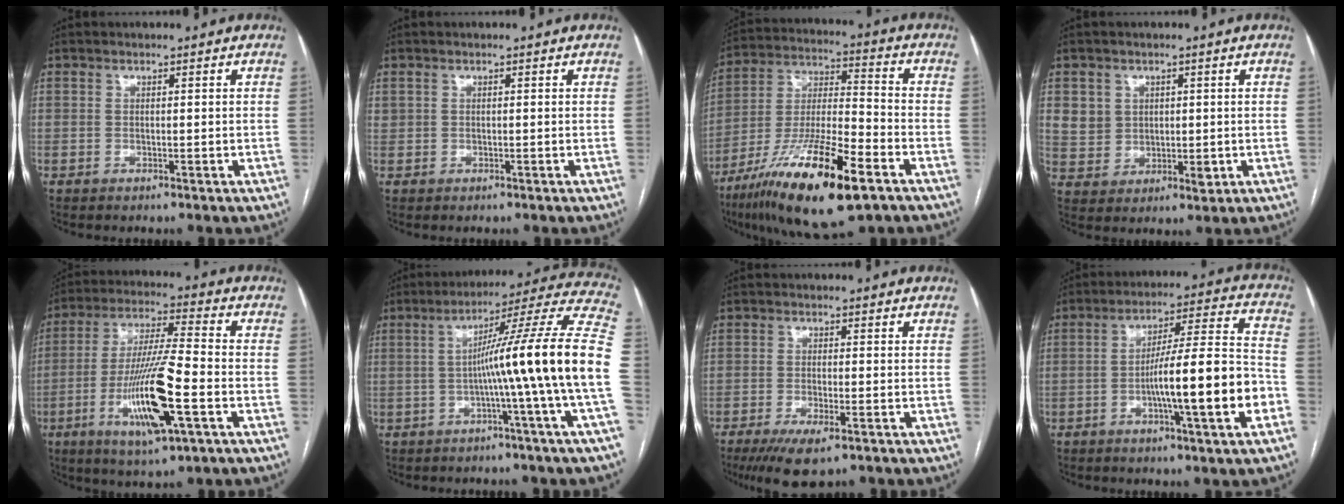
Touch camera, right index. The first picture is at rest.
{"total": 0.6, "force": [0.3, 0.5, 0.1], "torque": [0.006, 0.008, 0.006]}
{"total": 20.8, "force": [-11.6, 3.5, 17.0], "torque": [-0.319, -0.035, -0.201]}
{"total": 5.8, "force": [1.9, 5.3, 1.7], "torque": [-0.026, 0.004, 0.045]}
{"total": 15.1, "force": [-5.0, 1.3, 14.2], "torque": [-0.277, -0.015, -0.089]}
{"total": 18.5, "force": [-2.7, -3.0, 18.0], "torque": [-0.241, 0.018, -0.057]}
{"total": 6.8, "force": [-4.4, 1.6, 5.0], "torque": [-0.089, -0.015, -0.067]}
{"total": 15.0, "force": [-4.5, 0.3, 14.3], "torque": [-0.224, 0.012, -0.070]}